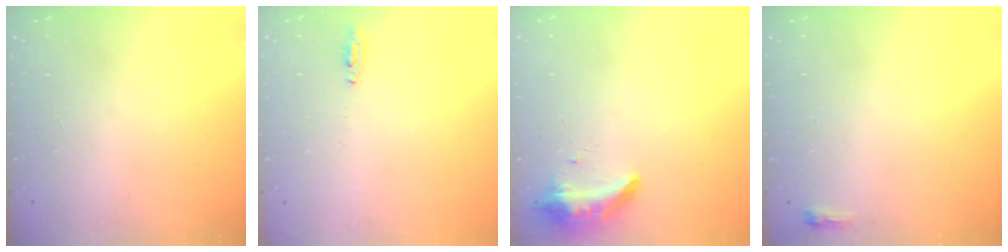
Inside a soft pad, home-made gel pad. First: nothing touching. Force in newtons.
{"total": 15.9, "press": 4.3, "slide": 15.3}
{"total": 8.6, "press": 8.6, "slide": 1.1}
{"total": 2.6, "press": 2.5, "slide": 0.6}